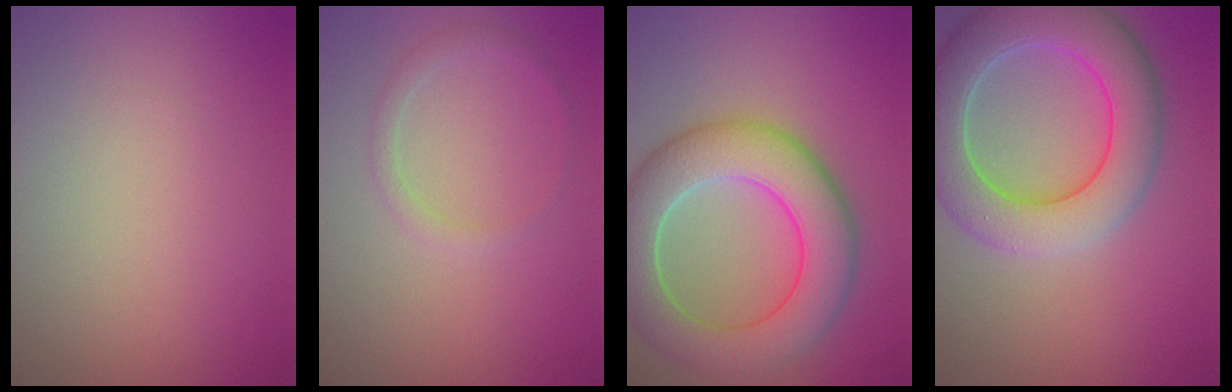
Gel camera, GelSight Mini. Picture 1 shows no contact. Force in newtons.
{"total": 1.3, "press": 1.3, "slide": 0.1}
{"total": 8.8, "press": 8.8, "slide": 0.7}
{"total": 8.3, "press": 8.3, "slide": 0.3}